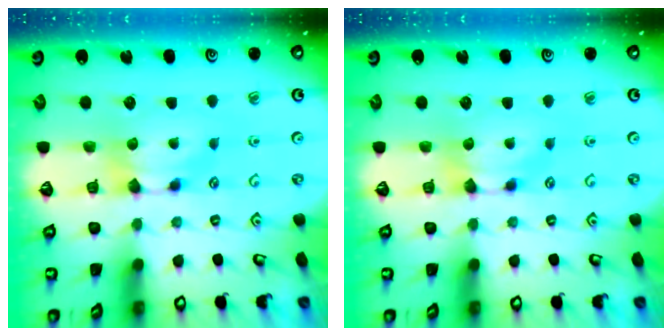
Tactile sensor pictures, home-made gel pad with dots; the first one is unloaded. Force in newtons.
{"total": 0.0}